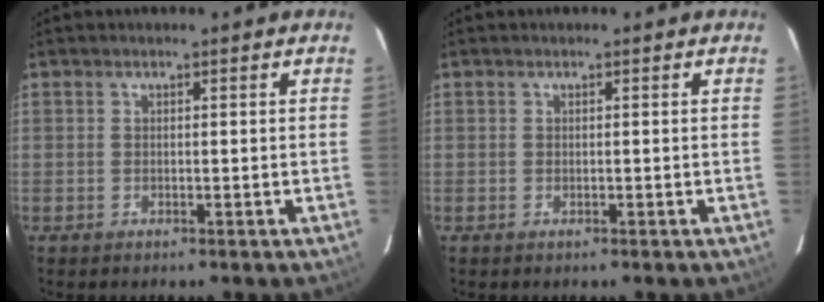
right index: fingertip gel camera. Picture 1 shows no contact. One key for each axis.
{"total": 0.0}